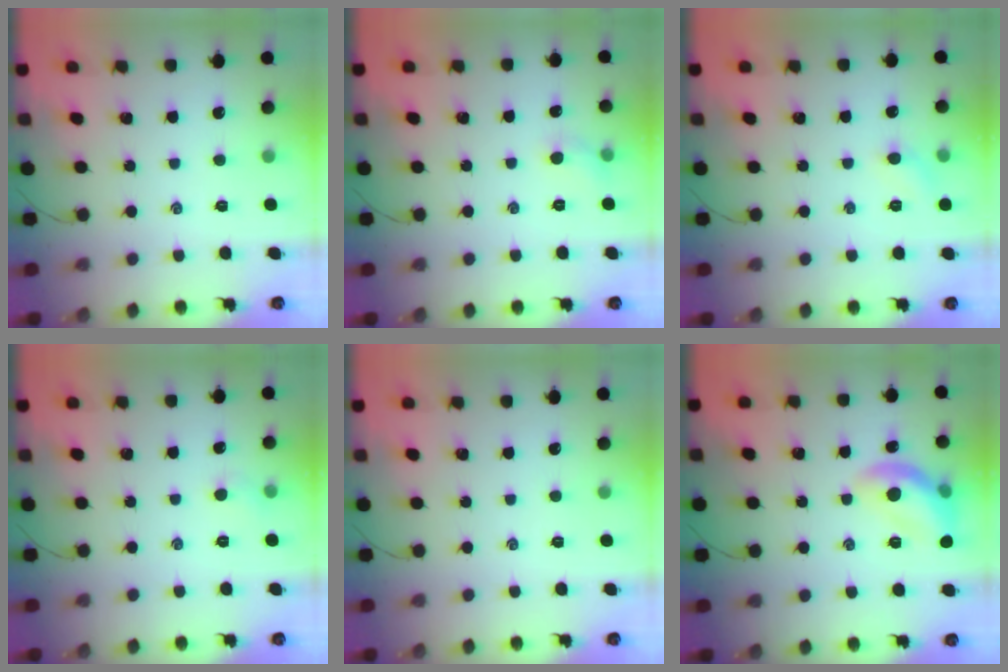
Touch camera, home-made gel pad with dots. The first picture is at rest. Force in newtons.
{"total": 4.0, "press": 3.8, "slide": 1.2}
{"total": 5.5, "press": 5.2, "slide": 1.8}
{"total": 3.3, "press": 3.2, "slide": 0.8}
{"total": 0.0}
{"total": 11.1, "press": 11.1, "slide": 0.5}